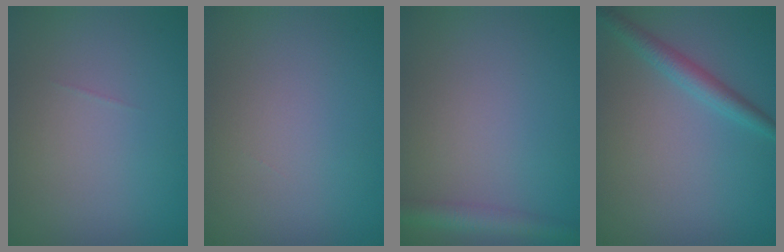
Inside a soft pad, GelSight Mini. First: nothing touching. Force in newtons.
{"total": 0.0}
{"total": 2.6, "press": 2.6, "slide": 0.0}
{"total": 2.3, "press": 2.3, "slide": 0.1}